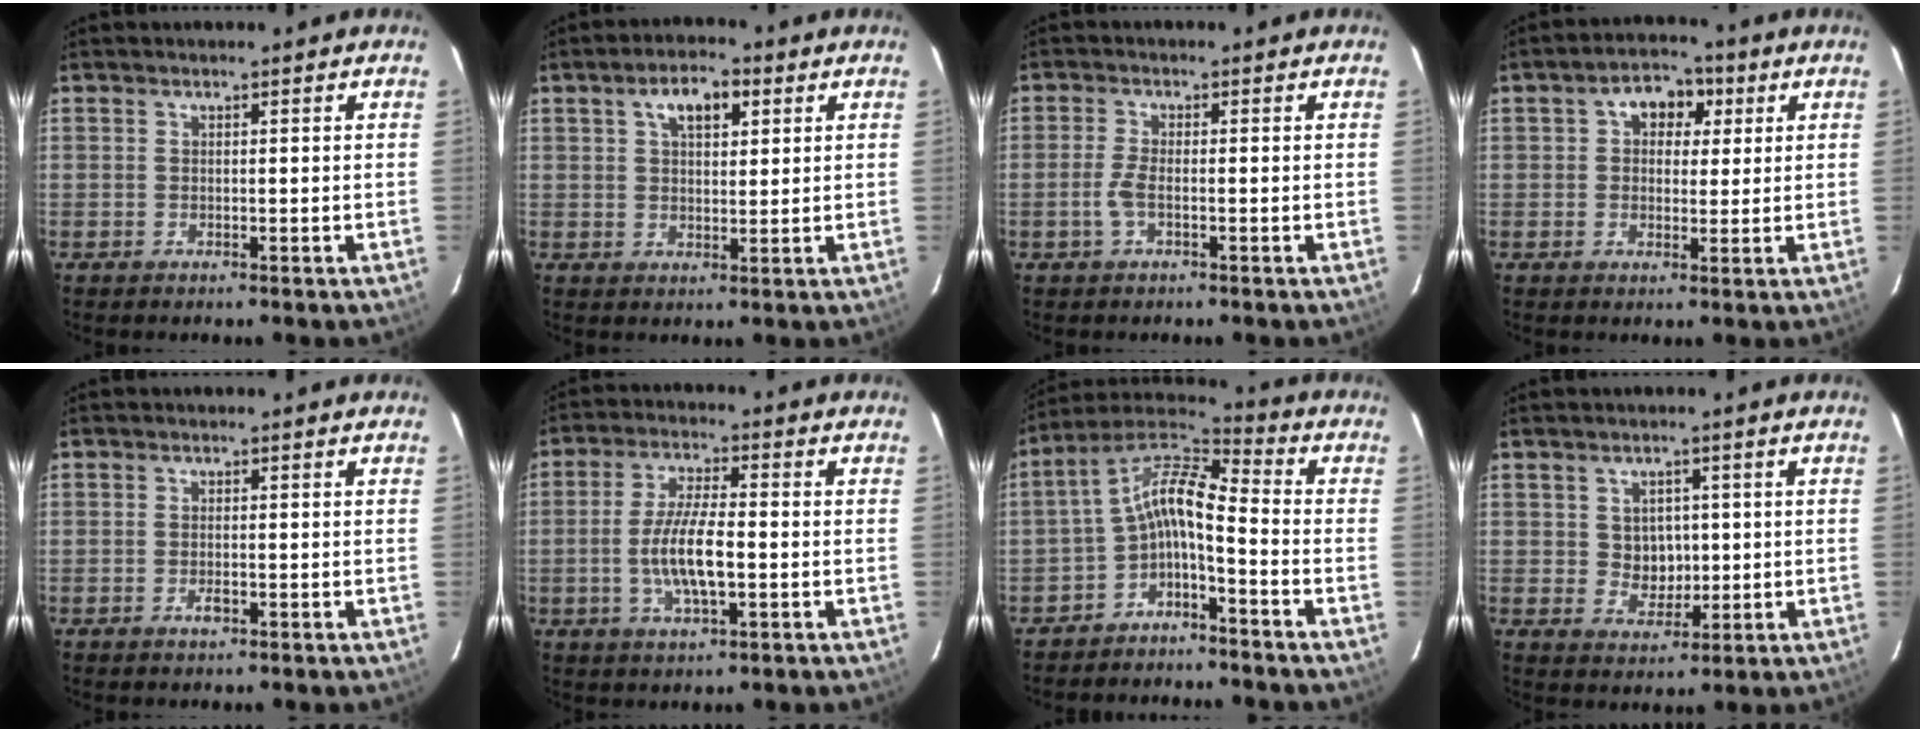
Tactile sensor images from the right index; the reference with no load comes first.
{"total": 6.3, "force": [2.7, 3.1, 4.7], "torque": [-0.078, 0.021, 0.048]}
{"total": 3.0, "force": [-1.0, 0.8, 2.7], "torque": [-0.065, 0.000, -0.021]}
{"total": 6.7, "force": [2.1, 5.0, 4.0], "torque": [-0.059, 0.023, 0.031]}
{"total": 1.7, "force": [-0.8, 0.7, 1.3], "torque": [-0.026, 0.000, -0.013]}
{"total": 9.0, "force": [-1.8, 2.6, 8.4], "torque": [-0.168, -0.003, -0.034]}
{"total": 9.2, "force": [-3.4, 2.8, 8.1], "torque": [-0.180, 0.022, -0.071]}
{"total": 4.8, "force": [0.5, 4.4, 1.9], "torque": [-0.031, 0.005, 0.016]}